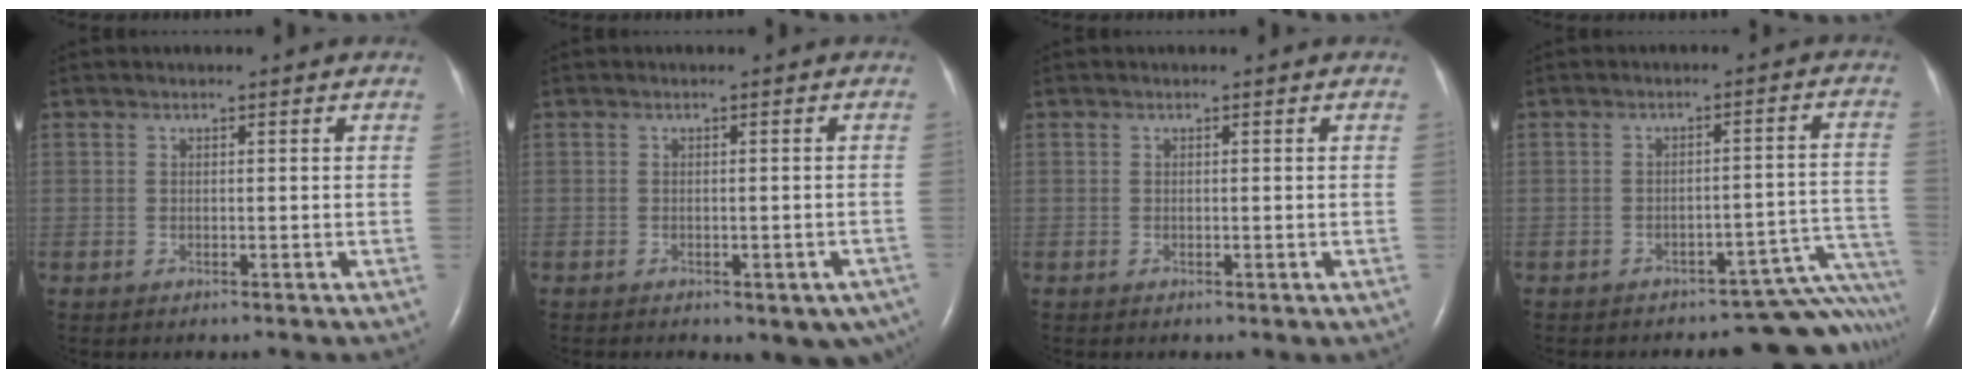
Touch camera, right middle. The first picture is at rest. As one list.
[{"total": 6.4, "force": [-4.5, 2.8, 3.6], "torque": [-0.026, 0.008, -0.055]}, {"total": 0.0}, {"total": 12.0, "force": [-11.6, 1.5, 2.8], "torque": [0.006, 0.048, -0.135]}]